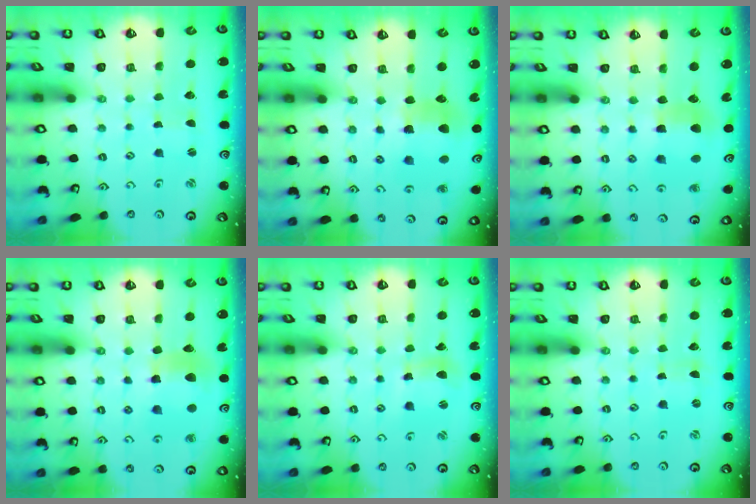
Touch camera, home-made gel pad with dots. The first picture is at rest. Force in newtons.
{"total": 9.5, "press": 9.4, "slide": 1.4}
{"total": 5.7, "press": 5.7, "slide": 0.6}
{"total": 10.0, "press": 9.9, "slide": 1.4}
{"total": 7.1, "press": 7.0, "slide": 1.0}
{"total": 0.0}